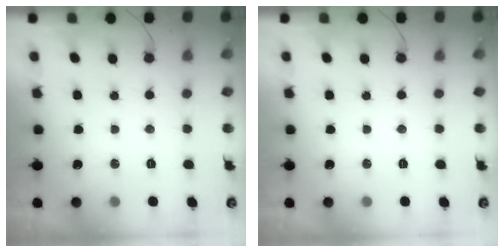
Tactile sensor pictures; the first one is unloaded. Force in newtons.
{"total": 0.0}